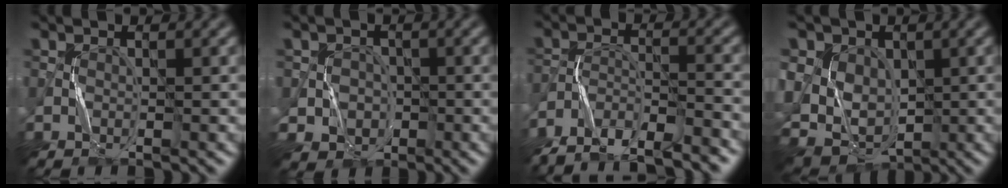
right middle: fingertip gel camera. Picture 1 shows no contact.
{"total": 3.9, "force": [-1.1, 3.7, 0.4], "torque": [0.007, 0.010, -0.031]}
{"total": 7.7, "force": [-7.1, 1.3, 2.6], "torque": [-0.045, -0.007, -0.119]}
{"total": 9.3, "force": [1.3, 7.9, 4.8], "torque": [-0.100, 0.029, 0.003]}